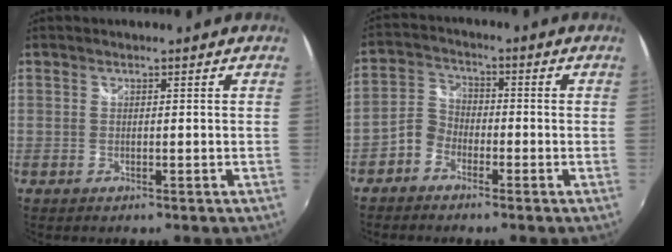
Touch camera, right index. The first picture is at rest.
{"total": 4.7, "force": [-3.0, 3.4, 1.4], "torque": [-0.027, 0.019, -0.064]}